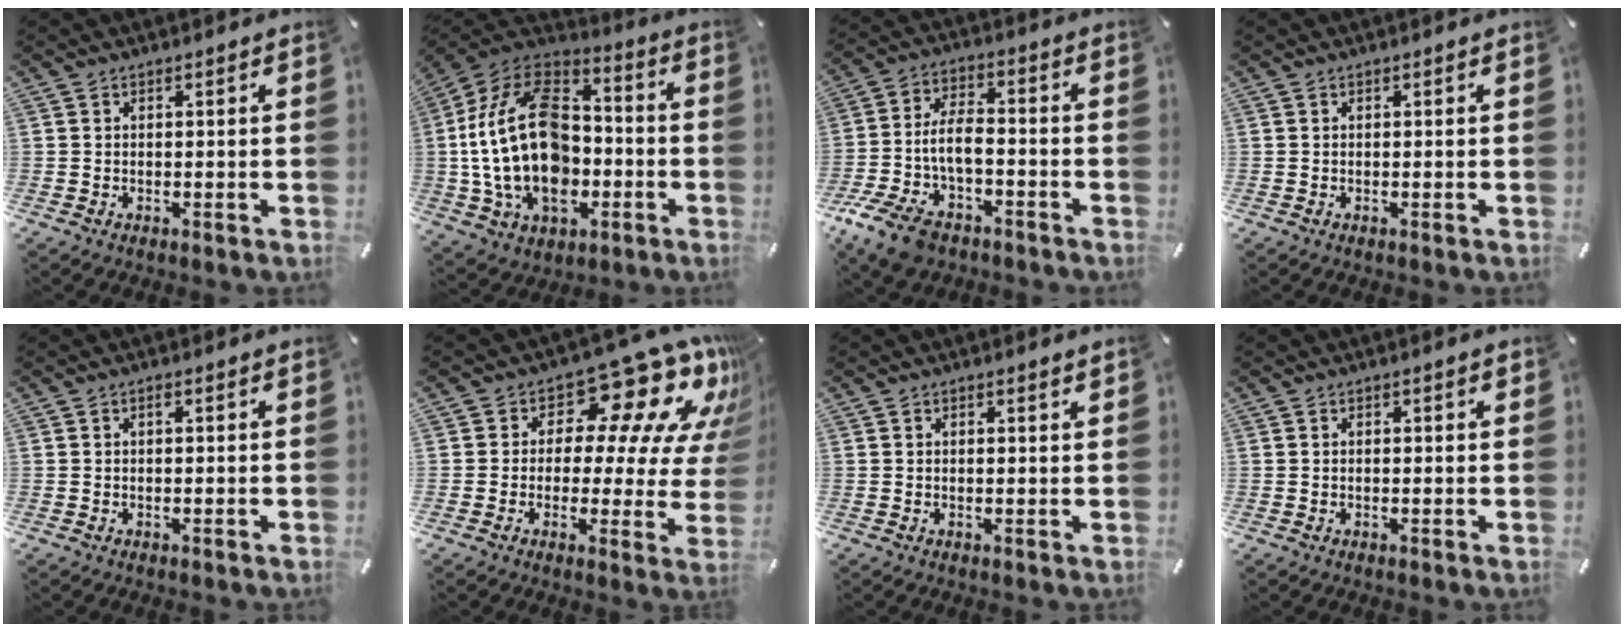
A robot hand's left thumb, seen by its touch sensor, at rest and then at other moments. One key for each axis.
{"total": 25.6, "fx": -3.1, "fy": 17.4, "fz": 18.5, "tx": -0.372, "ty": 0.015, "tz": -0.048}
{"total": 11.3, "fx": -4.9, "fy": 6.5, "fz": 7.8, "tx": -0.166, "ty": 0.020, "tz": -0.089}
{"total": 0.0}
{"total": 0.6, "fx": 0.0, "fy": 0.1, "fz": 0.6, "tx": -0.011, "ty": 0.001, "tz": 0.000}
{"total": 16.1, "fx": 10.3, "fy": 6.9, "fz": 10.3, "tx": -0.147, "ty": -0.089, "tz": 0.169}
{"total": 0.8, "fx": 0.5, "fy": 0.0, "fz": 0.7, "tx": -0.013, "ty": 0.000, "tz": 0.009}
{"total": 0.6, "fx": 0.1, "fy": 0.1, "fz": 0.5, "tx": -0.012, "ty": 0.001, "tz": 0.002}